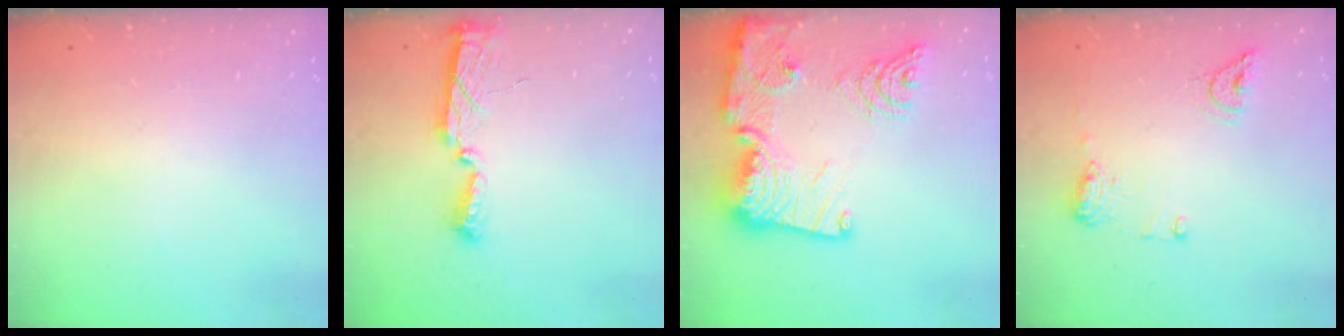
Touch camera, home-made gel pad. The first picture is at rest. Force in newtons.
{"total": 8.1, "press": 8.0, "slide": 0.5}
{"total": 25.2, "press": 25.1, "slide": 2.6}
{"total": 9.1, "press": 9.1, "slide": 1.1}